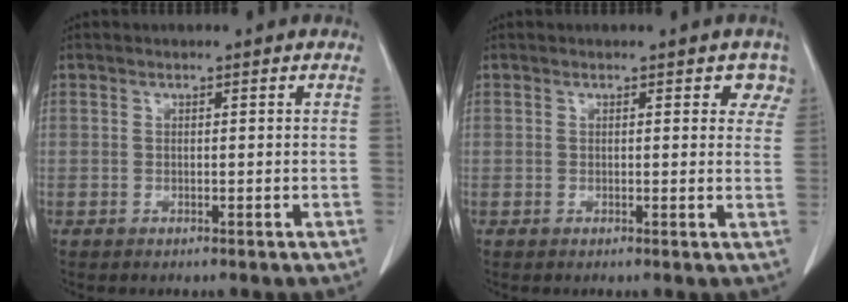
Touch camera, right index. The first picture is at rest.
{"total": 3.4, "force": [2.3, 1.8, 1.7], "torque": [0.000, 0.004, 0.013]}